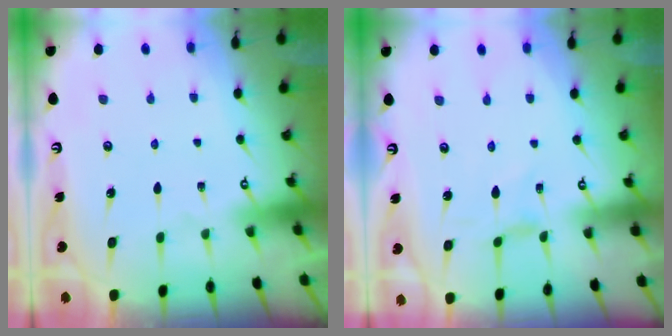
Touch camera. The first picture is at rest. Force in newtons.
{"total": 0.0}